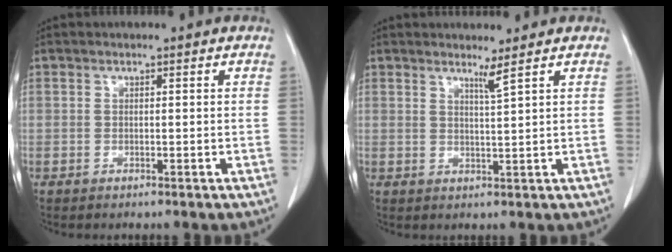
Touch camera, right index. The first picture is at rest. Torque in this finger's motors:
{"motor_torque": [0.08, 0.05, 0.00, 0.01]}